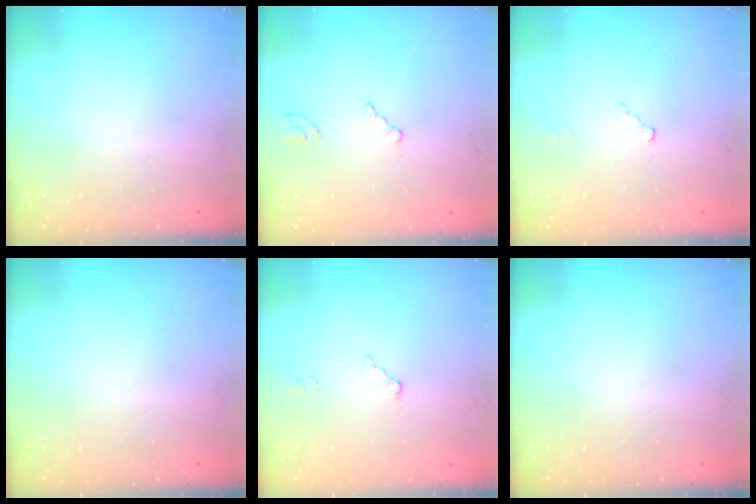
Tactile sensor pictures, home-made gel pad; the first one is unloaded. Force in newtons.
{"total": 2.8, "press": 2.8, "slide": 0.4}
{"total": 2.6, "press": 2.6, "slide": 0.3}
{"total": 0.0}
{"total": 2.6, "press": 2.6, "slide": 0.4}
{"total": 0.0}